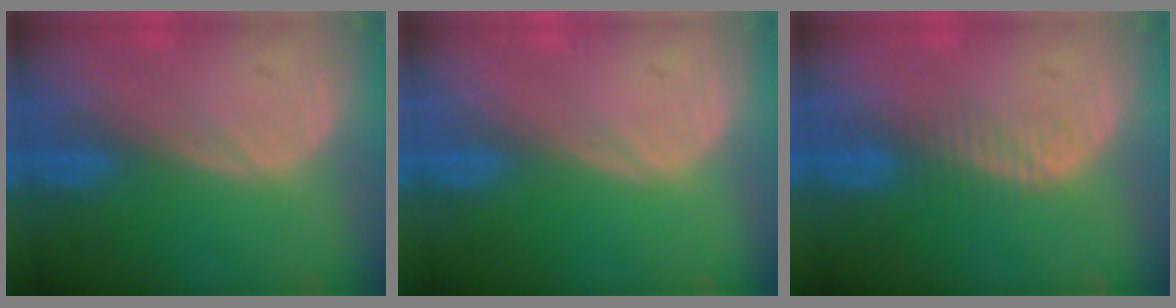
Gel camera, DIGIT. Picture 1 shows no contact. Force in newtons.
{"total": 0.0}
{"total": 2.3, "press": 2.3, "slide": 0.3}